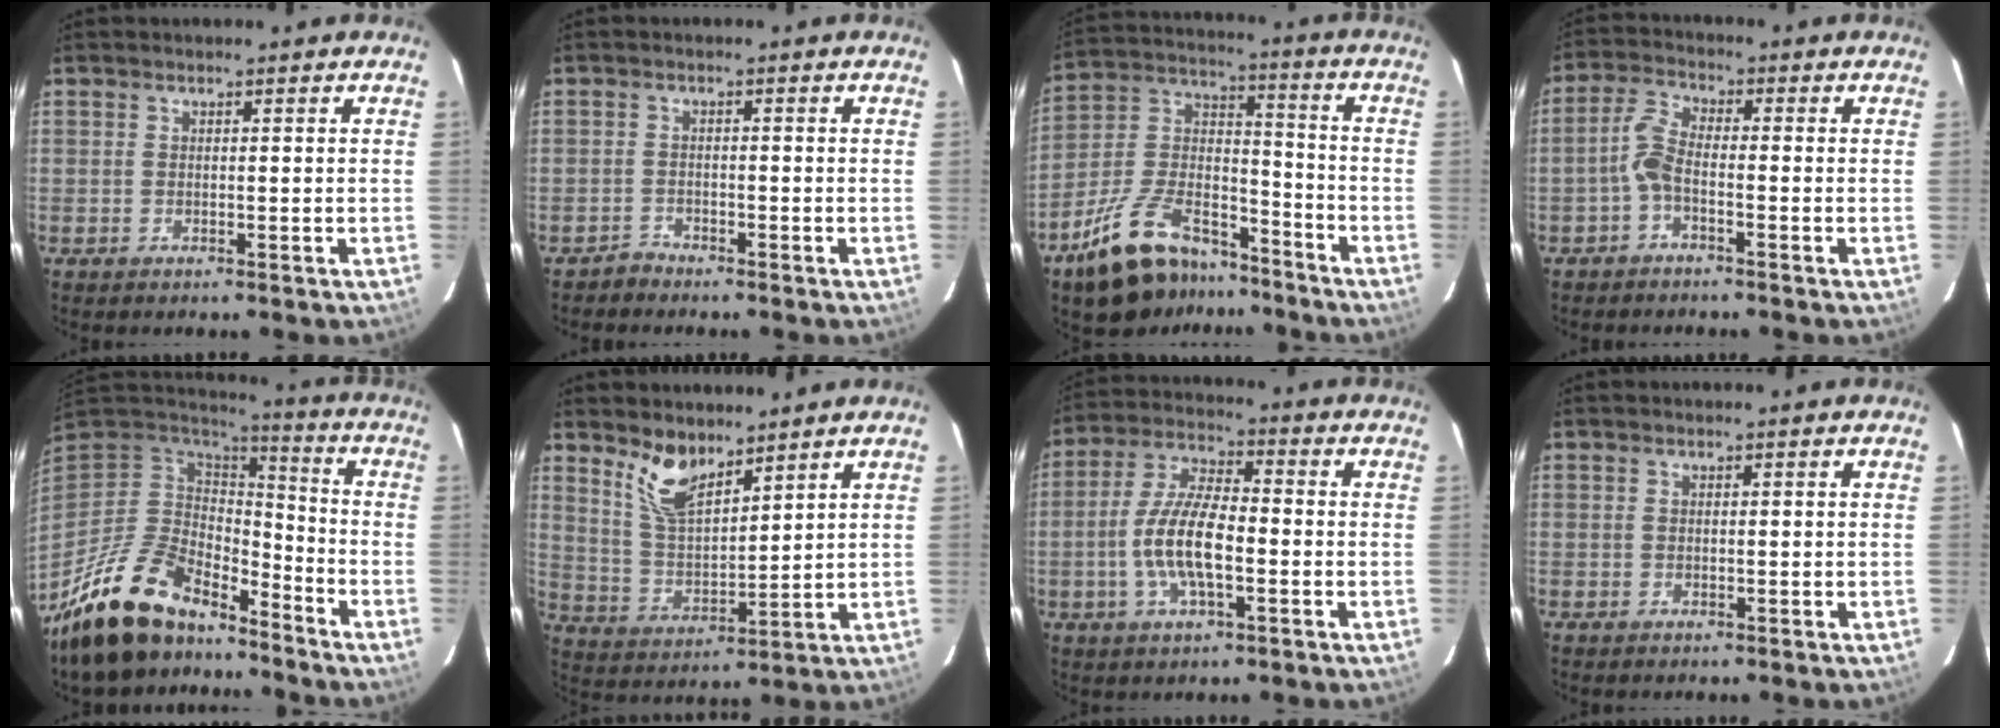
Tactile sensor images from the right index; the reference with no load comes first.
{"total": 1.5, "force": [-1.3, 0.5, -0.6], "torque": [0.008, 0.007, -0.027]}
{"total": 19.2, "force": [-13.3, 9.3, 10.3], "torque": [-0.210, 0.030, -0.216]}
{"total": 4.0, "force": [-1.8, 1.3, 3.3], "torque": [-0.081, 0.013, -0.040]}
{"total": 22.6, "force": [-16.7, 9.8, 11.7], "torque": [-0.251, -0.011, -0.282]}
{"total": 8.7, "force": [6.6, 3.0, 4.8], "torque": [-0.093, -0.002, 0.136]}
{"total": 11.2, "force": [-2.8, 3.8, 10.1], "torque": [-0.208, 0.003, -0.054]}
{"total": 0.0}